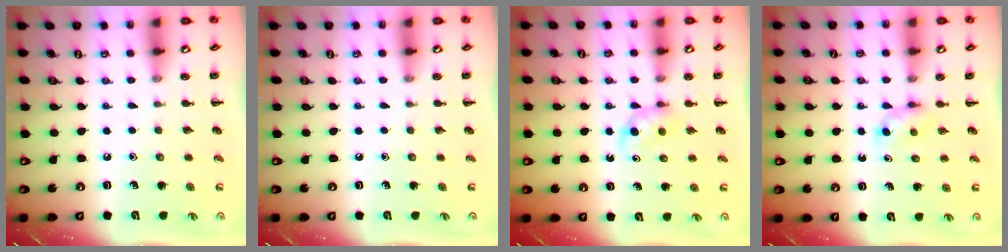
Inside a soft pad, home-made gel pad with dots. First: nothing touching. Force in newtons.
{"total": 0.0}
{"total": 3.5, "press": 3.3, "slide": 1.2}
{"total": 3.0, "press": 2.7, "slide": 1.1}